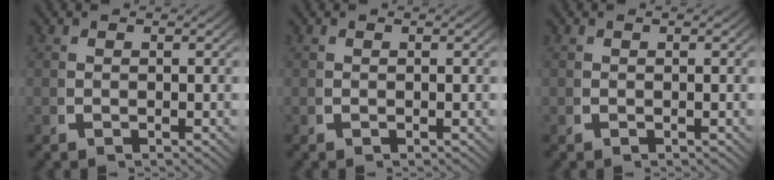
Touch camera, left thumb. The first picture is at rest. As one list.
[{"total": 0.0}, {"total": 0.0}]